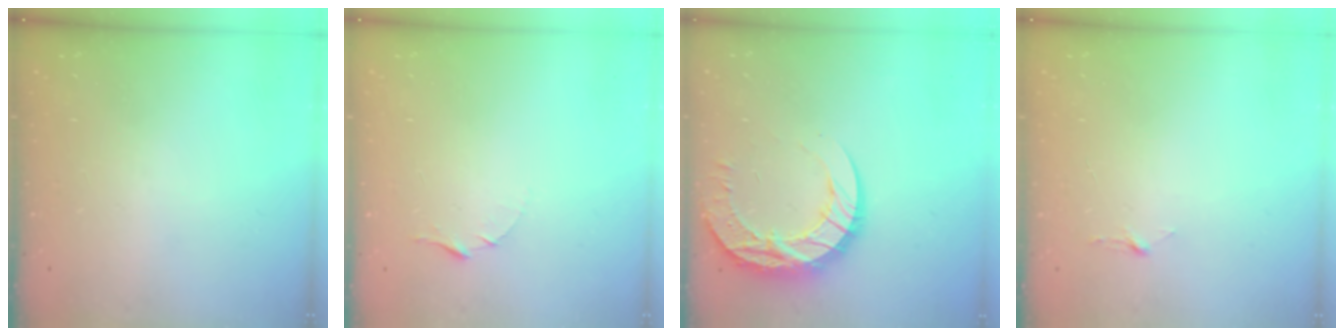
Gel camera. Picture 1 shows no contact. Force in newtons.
{"total": 5.4, "press": 5.4, "slide": 0.5}
{"total": 17.9, "press": 17.8, "slide": 1.4}
{"total": 2.9, "press": 2.9, "slide": 0.3}